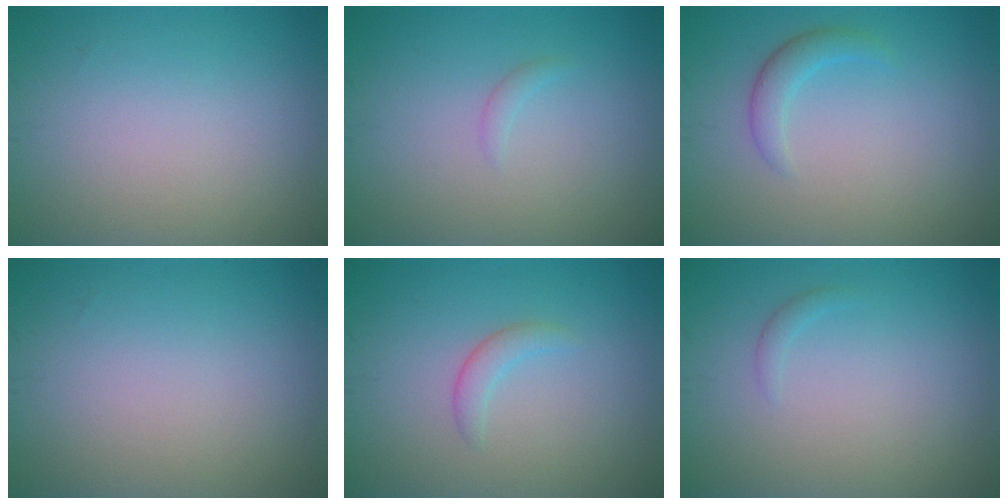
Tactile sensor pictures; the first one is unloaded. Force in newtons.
{"total": 0.7, "press": 0.7, "slide": 0.1}
{"total": 1.8, "press": 1.8, "slide": 0.0}
{"total": 0.0}
{"total": 1.4, "press": 1.4, "slide": 0.2}
{"total": 0.6, "press": 0.6, "slide": 0.0}